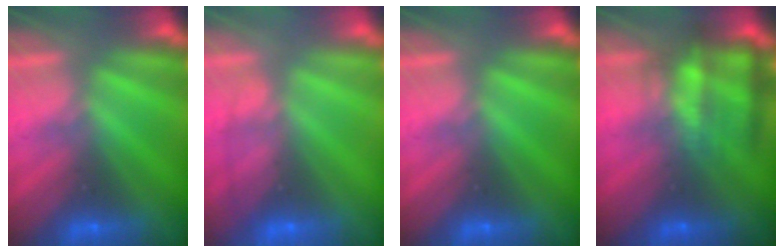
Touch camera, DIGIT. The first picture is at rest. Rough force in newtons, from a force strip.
{"total": 1.7}
{"total": 0.0}
{"total": 7.2}